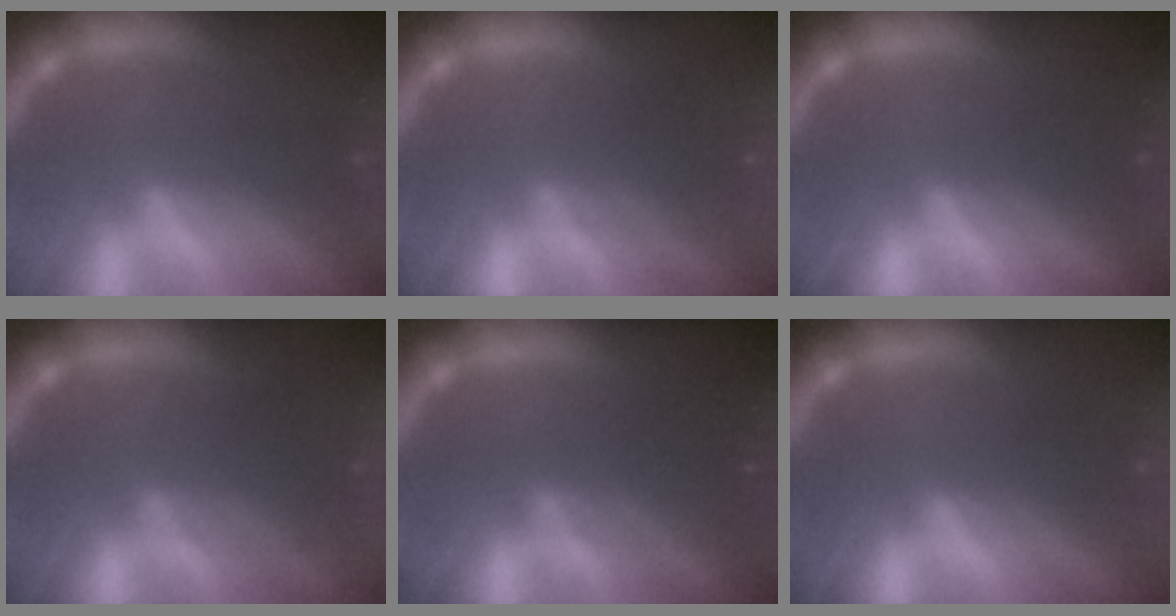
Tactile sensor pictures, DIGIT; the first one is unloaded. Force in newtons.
{"total": 2.5}
{"total": 2.0}
{"total": 3.0}
{"total": 3.5}
{"total": 1.5}